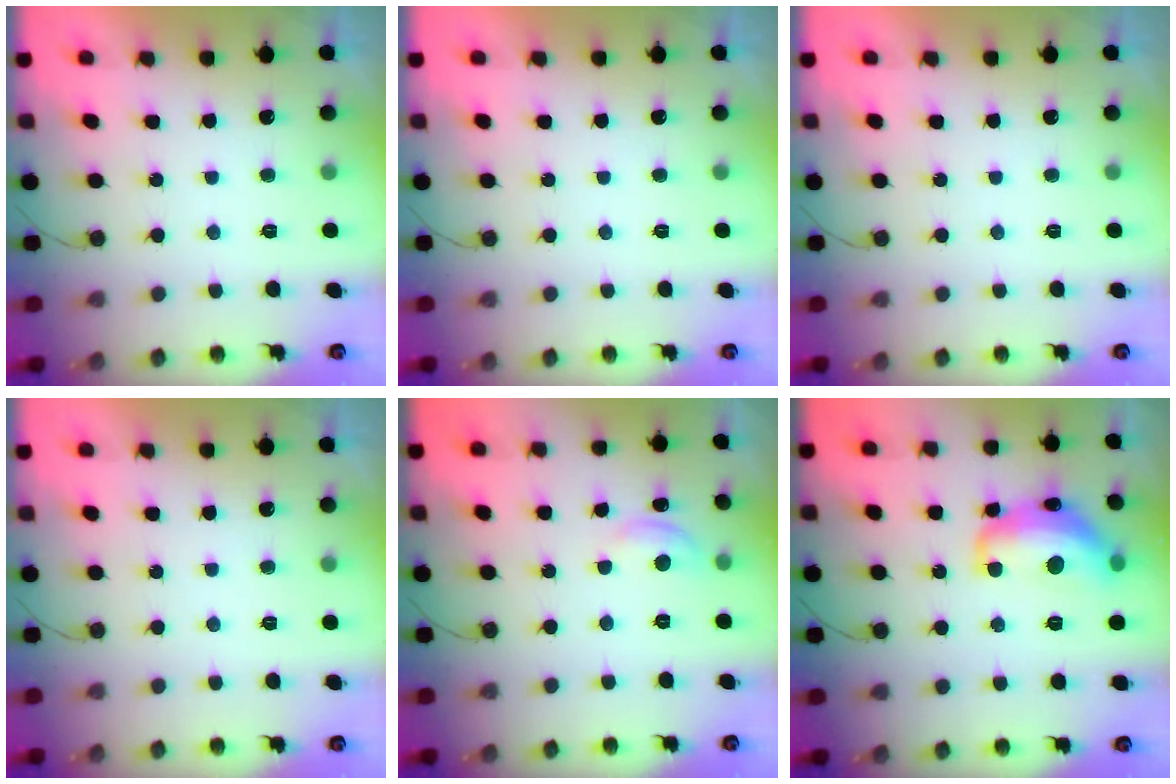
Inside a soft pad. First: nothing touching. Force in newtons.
{"total": 0.0}
{"total": 0.0}
{"total": 0.0}
{"total": 5.9, "press": 5.8, "slide": 0.6}
{"total": 15.8, "press": 15.7, "slide": 1.2}